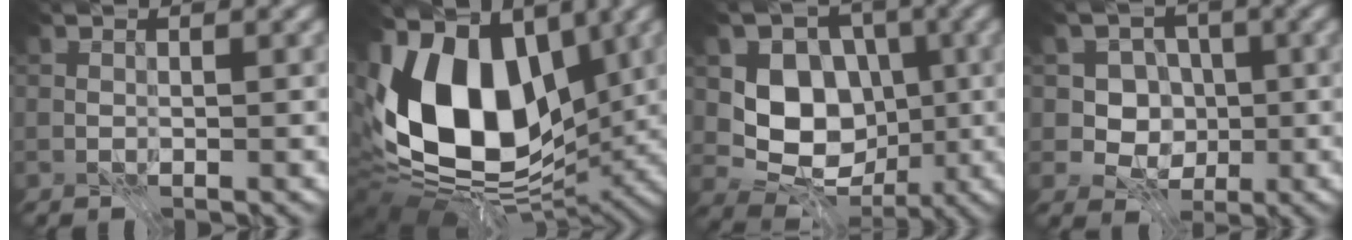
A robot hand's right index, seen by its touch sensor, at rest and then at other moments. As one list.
[{"total": 15.2, "force": [1.0, 9.8, 11.5], "torque": [-0.206, -0.009, -0.003]}, {"total": 7.6, "force": [0.0, 6.3, 4.4], "torque": [-0.057, -0.008, -0.017]}, {"total": 5.5, "force": [0.3, 5.0, 2.5], "torque": [-0.022, 0.008, -0.005]}]